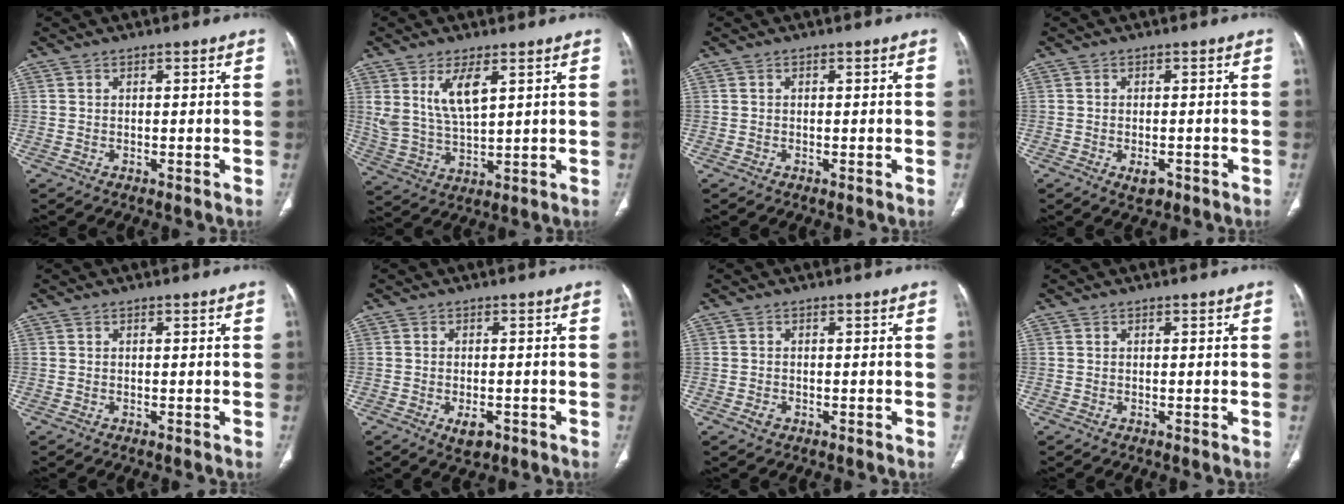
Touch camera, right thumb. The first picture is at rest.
{"total": 8.7, "force": [4.0, 3.5, 6.9], "torque": [-0.130, -0.023, 0.090]}
{"total": 0.0}
{"total": 2.7, "force": [-1.3, 1.5, 1.8], "torque": [-0.023, 0.002, -0.014]}
{"total": 0.0}
{"total": 3.5, "force": [-1.6, 1.9, 2.5], "torque": [-0.034, 0.003, -0.018]}
{"total": 1.5, "force": [-0.6, 1.1, 0.8], "torque": [-0.013, 0.004, -0.009]}
{"total": 0.0}